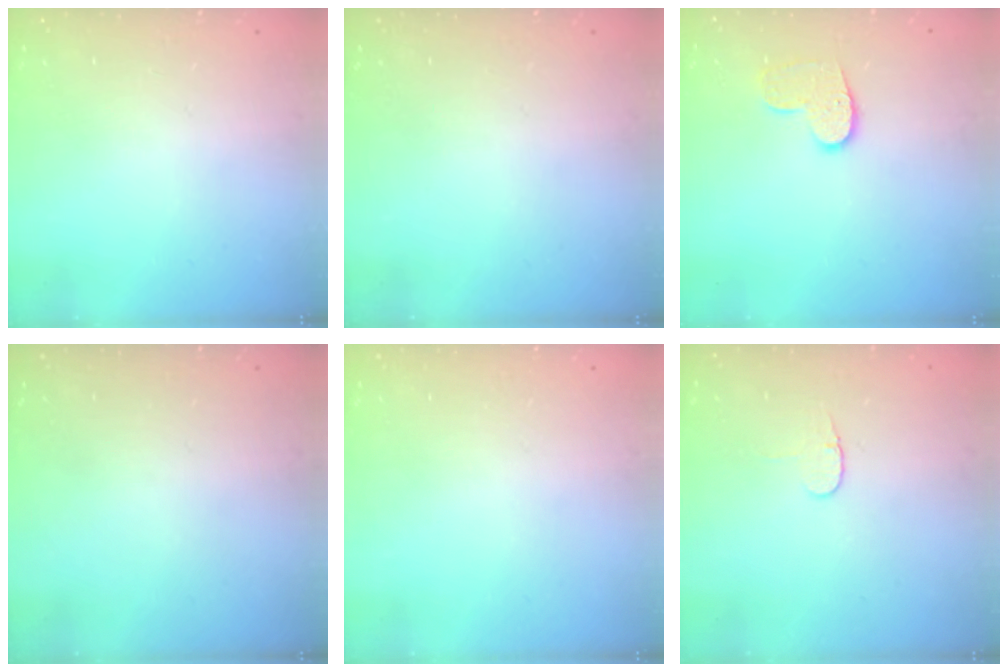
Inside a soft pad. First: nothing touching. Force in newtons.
{"total": 0.0}
{"total": 8.2, "press": 8.2, "slide": 0.2}
{"total": 0.0}
{"total": 0.0}
{"total": 3.7, "press": 3.6, "slide": 0.4}